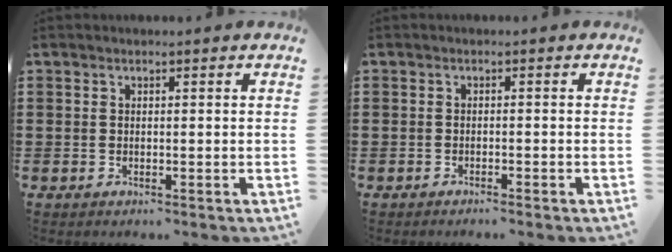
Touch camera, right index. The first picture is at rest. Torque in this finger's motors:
{"motor_torque": [0.10, 0.07, 0.02, 0.02]}